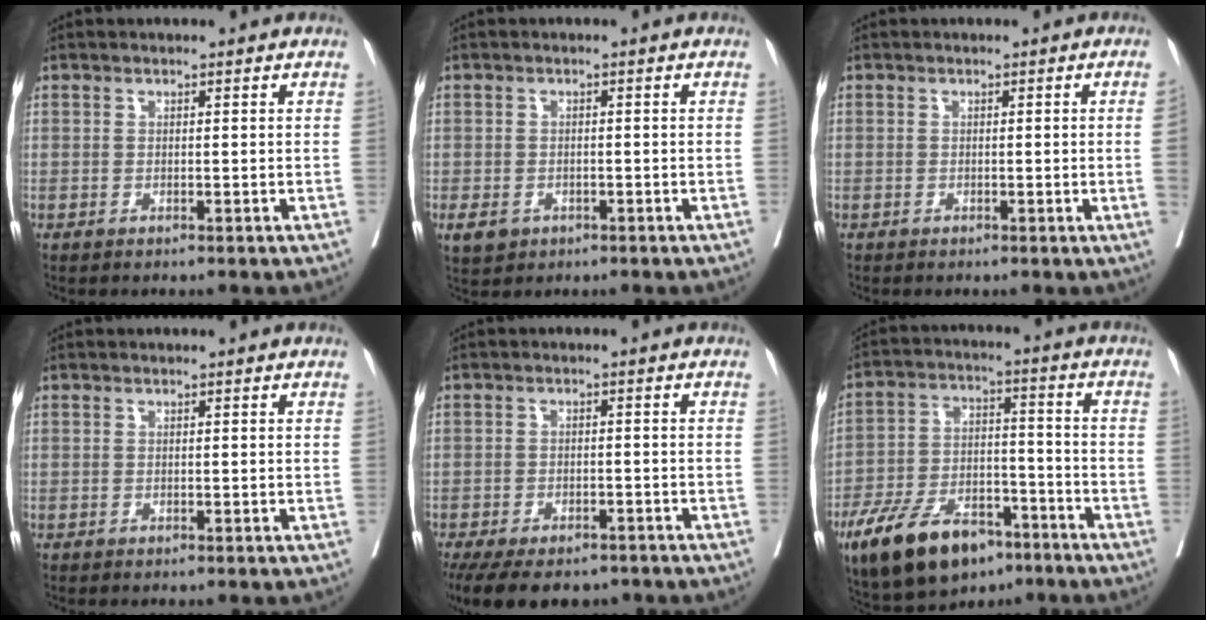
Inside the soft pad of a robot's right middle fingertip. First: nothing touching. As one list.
[{"total": 5.3, "force": [-2.8, 4.0, 2.1], "torque": [-0.043, 0.000, -0.038]}, {"total": 2.2, "force": [-0.2, -0.9, 2.0], "torque": [-0.029, -0.003, 0.001]}, {"total": 0.0}, {"total": 13.6, "force": [-10.4, 5.9, 6.5], "torque": [-0.140, -0.016, -0.143]}, {"total": 15.1, "force": [-9.9, 6.8, 9.1], "torque": [-0.167, 0.001, -0.171]}]